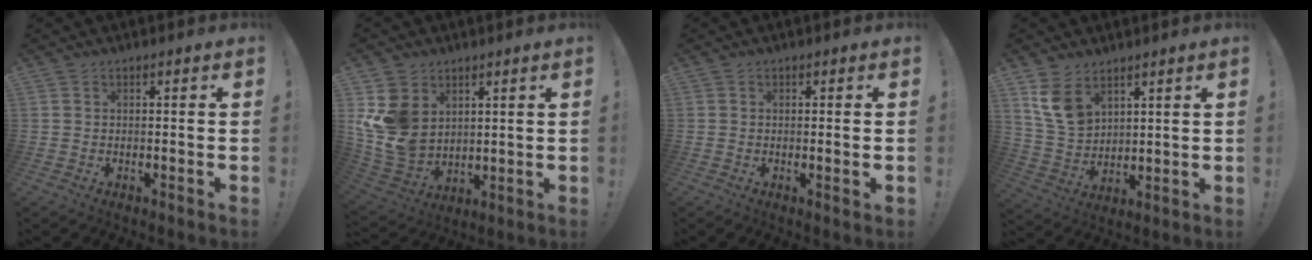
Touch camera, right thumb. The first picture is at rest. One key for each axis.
{"total": 12.3, "fx": 3.9, "fy": 10.0, "fz": 6.1, "tx": -0.135, "ty": -0.031, "tz": 0.083}
{"total": 1.4, "fx": 0.2, "fy": 0.0, "fz": 1.4, "tx": -0.025, "ty": 0.000, "tz": 0.002}
{"total": 10.5, "fx": 6.4, "fy": 6.5, "fz": 5.1, "tx": -0.086, "ty": -0.034, "tz": 0.130}